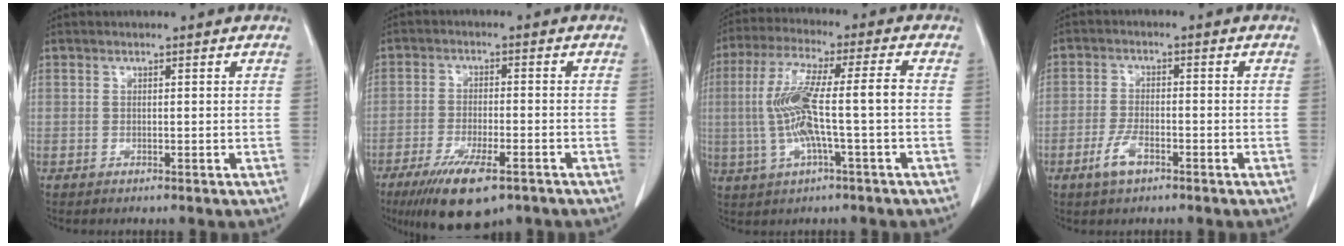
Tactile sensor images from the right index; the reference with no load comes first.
{"total": 11.1, "force": [-7.2, 2.7, 8.1], "torque": [-0.141, -0.022, -0.115]}
{"total": 11.6, "force": [-1.2, 0.9, 11.5], "torque": [-0.237, 0.017, -0.024]}
{"total": 4.4, "force": [-2.6, 1.5, 3.2], "torque": [-0.070, -0.001, -0.046]}